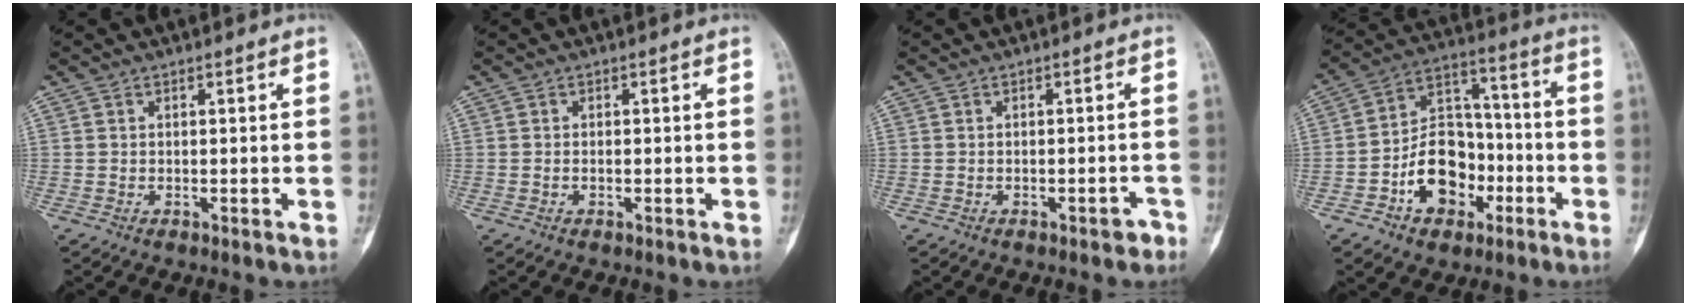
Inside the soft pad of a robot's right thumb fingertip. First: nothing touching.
{"total": 0.6, "force": [-0.2, 0.4, 0.5], "torque": [-0.014, 0.006, -0.002]}
{"total": 2.0, "force": [-1.4, 0.9, 1.1], "torque": [-0.009, 0.015, -0.016]}
{"total": 14.7, "force": [-5.2, 10.6, 8.8], "torque": [-0.100, 0.054, -0.087]}